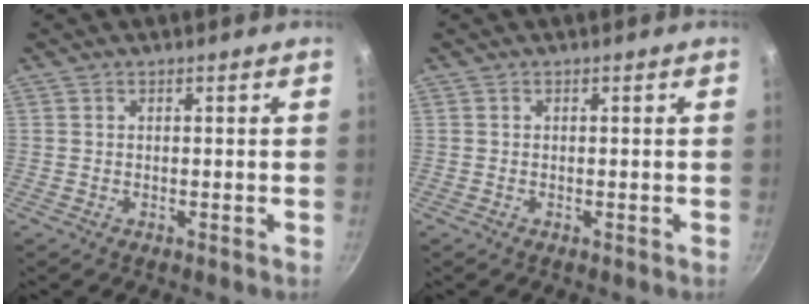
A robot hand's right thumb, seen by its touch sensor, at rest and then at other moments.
{"total": 0.0}